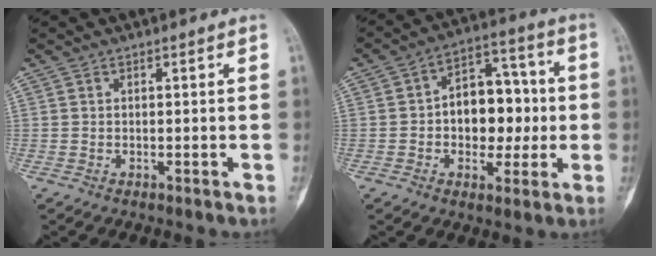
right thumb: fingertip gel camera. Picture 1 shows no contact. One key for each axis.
{"total": 13.5, "fx": -0.5, "fy": 9.2, "fz": 9.9, "tx": -0.092, "ty": 0.032, "tz": -0.008}